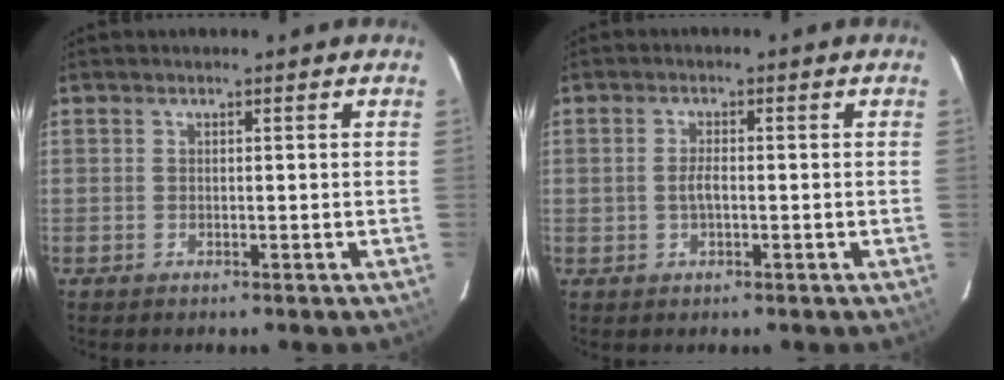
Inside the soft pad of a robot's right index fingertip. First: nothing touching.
{"total": 2.2, "force": [-0.4, 1.1, 1.9], "torque": [-0.039, 0.002, -0.006]}